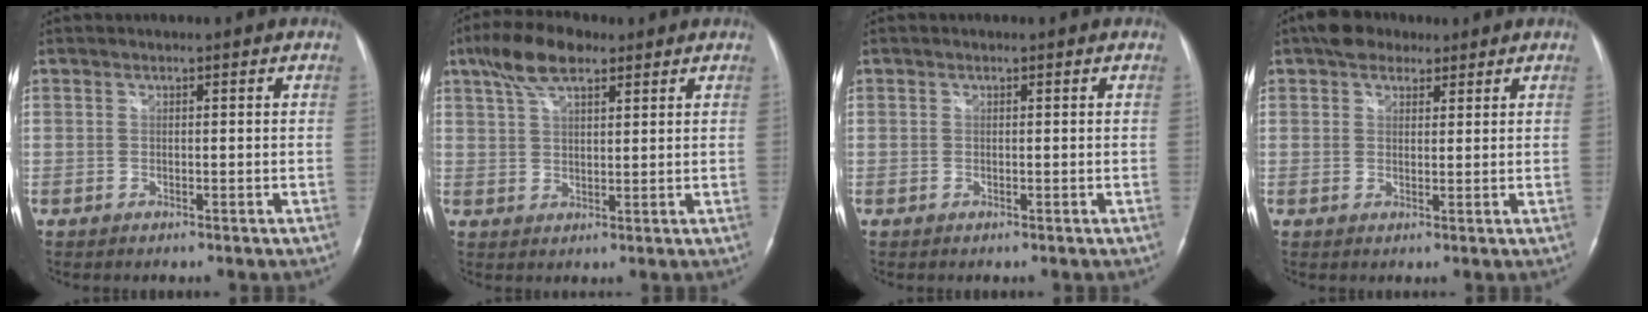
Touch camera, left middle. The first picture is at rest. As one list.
[{"total": 7.9, "force": [5.0, 2.9, 5.3], "torque": [-0.111, 0.022, 0.093]}, {"total": 0.0}, {"total": 4.9, "force": [3.5, 2.8, 2.1], "torque": [-0.041, 0.018, 0.062]}]